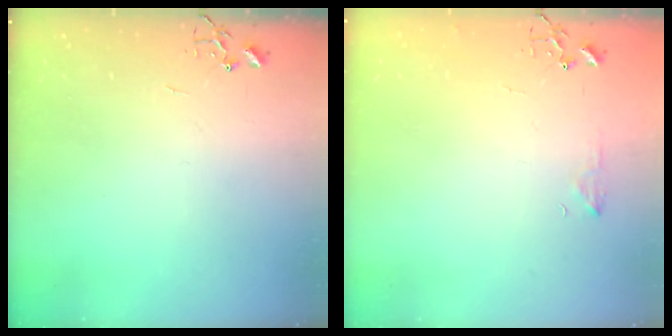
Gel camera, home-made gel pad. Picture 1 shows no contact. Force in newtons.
{"total": 6.4, "press": 6.3, "slide": 0.7}